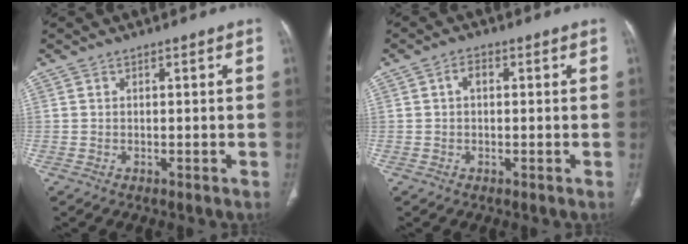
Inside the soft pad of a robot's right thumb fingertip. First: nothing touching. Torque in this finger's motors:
{"motor_torque": [0.58, 1.15, 0.45, -0.56, -0.01]}